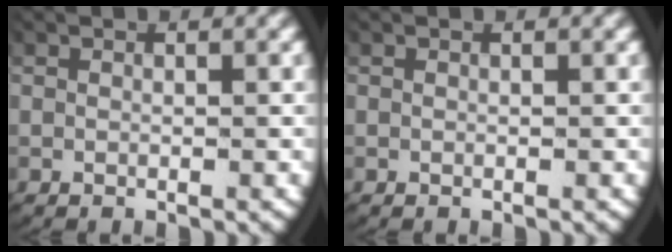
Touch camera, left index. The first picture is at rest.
{"total": 0.0}